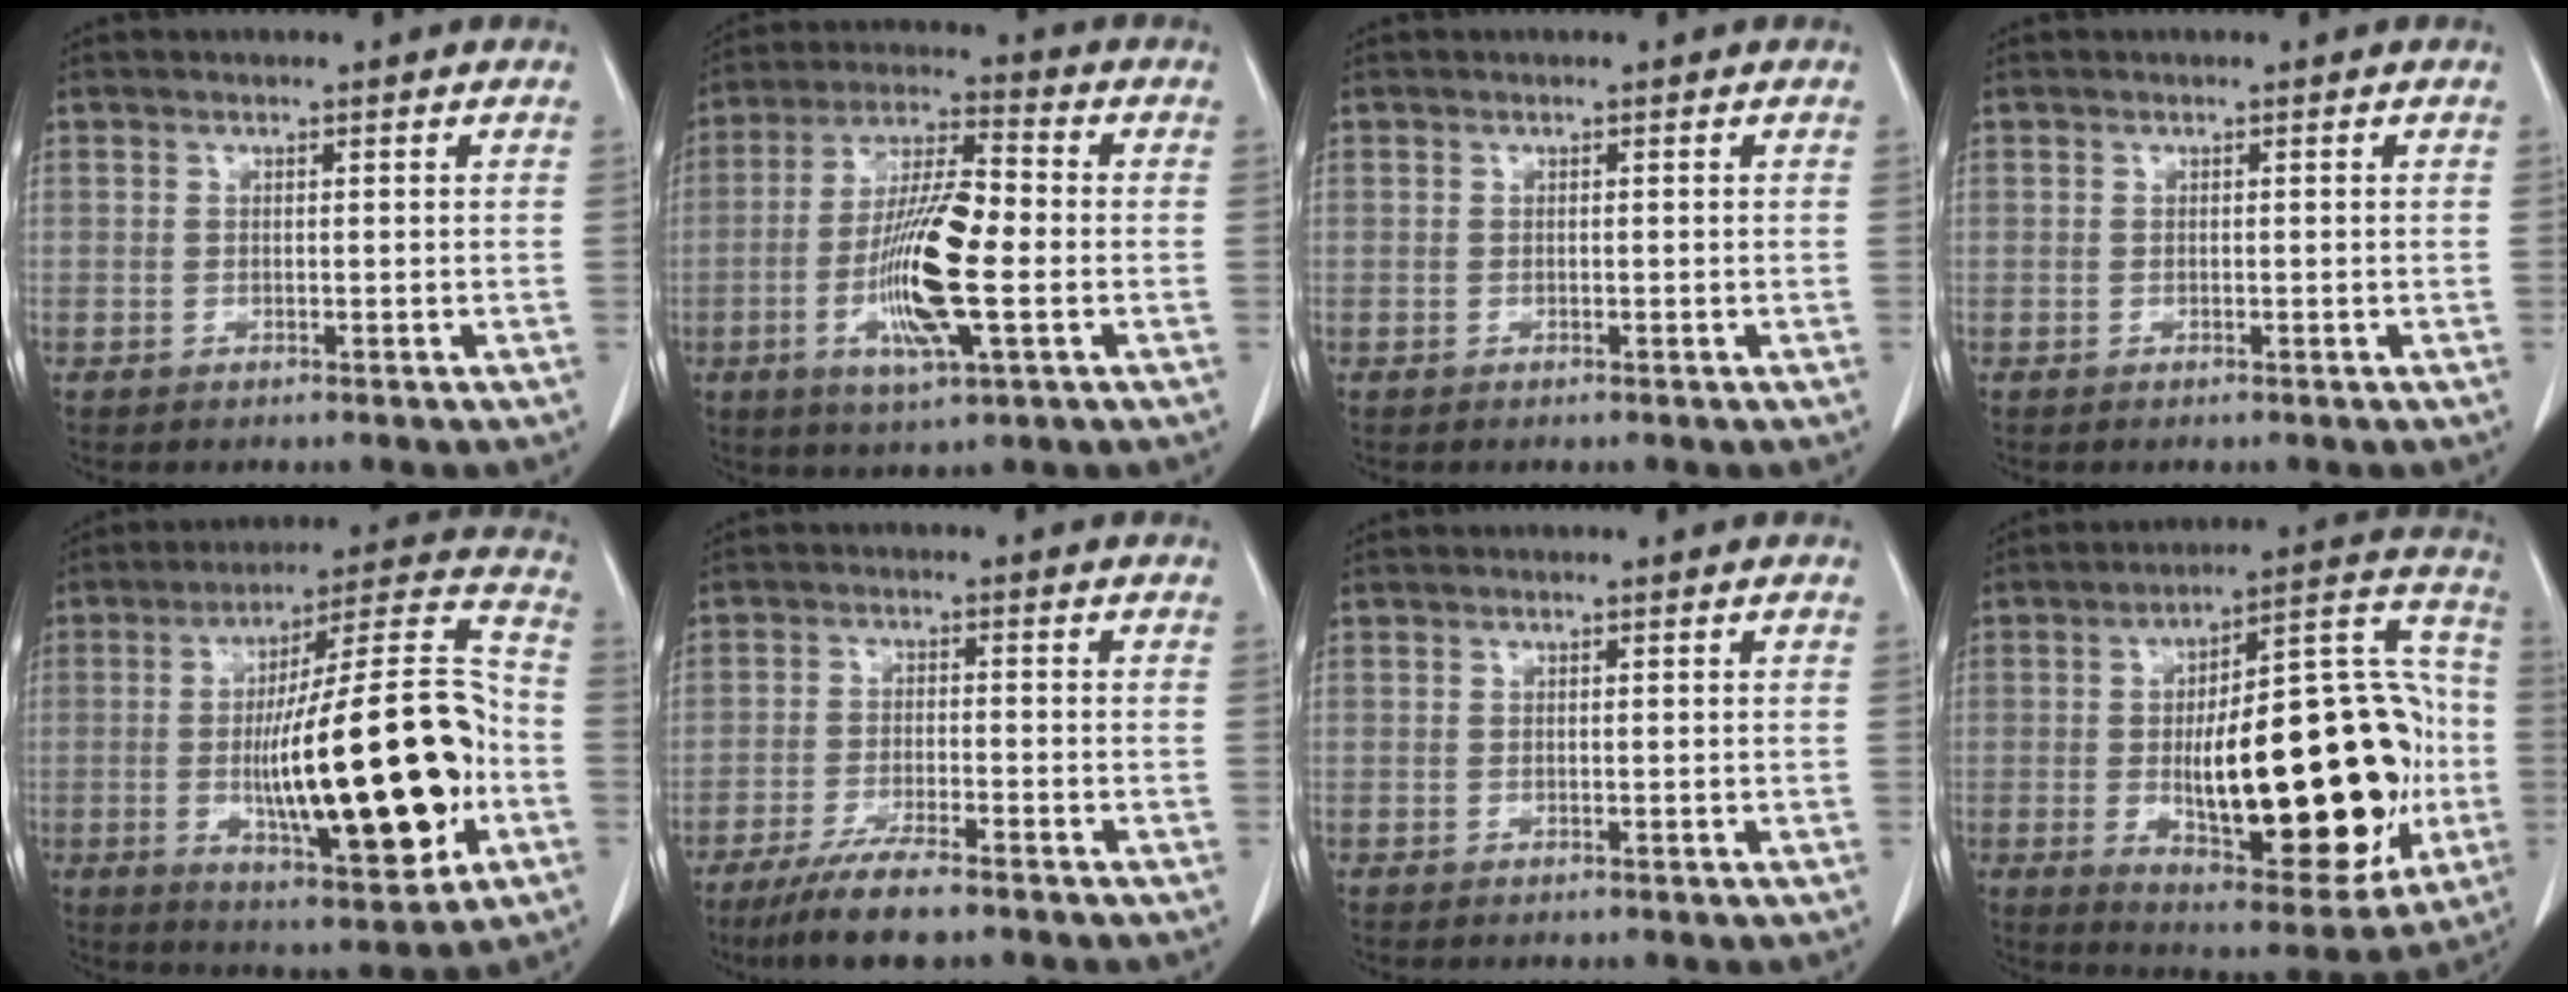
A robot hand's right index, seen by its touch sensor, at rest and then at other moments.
{"total": 14.0, "force": [-3.0, 2.2, 13.5], "torque": [-0.262, -0.006, -0.057]}
{"total": 0.0}
{"total": 0.0}
{"total": 25.2, "force": [-4.6, 4.5, 24.4], "torque": [-0.372, 0.011, -0.061]}
{"total": 7.5, "force": [-5.7, 0.7, 4.9], "torque": [-0.087, -0.019, -0.096]}
{"total": 0.0}
{"total": 29.9, "force": [-4.0, 10.2, 27.8], "torque": [-0.379, 0.022, -0.040]}